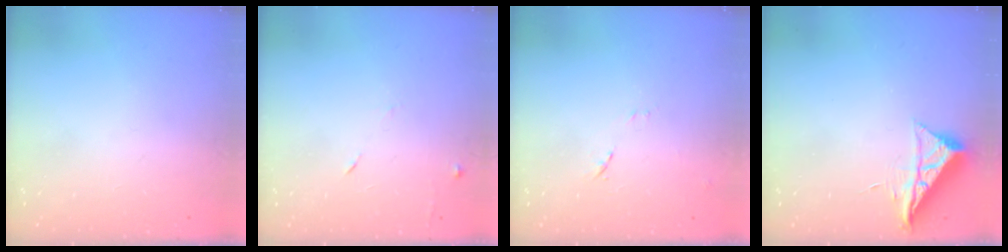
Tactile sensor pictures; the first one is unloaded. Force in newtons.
{"total": 5.2, "press": 5.1, "slide": 0.6}
{"total": 7.1, "press": 7.1, "slide": 0.6}
{"total": 7.4, "press": 7.4, "slide": 0.3}